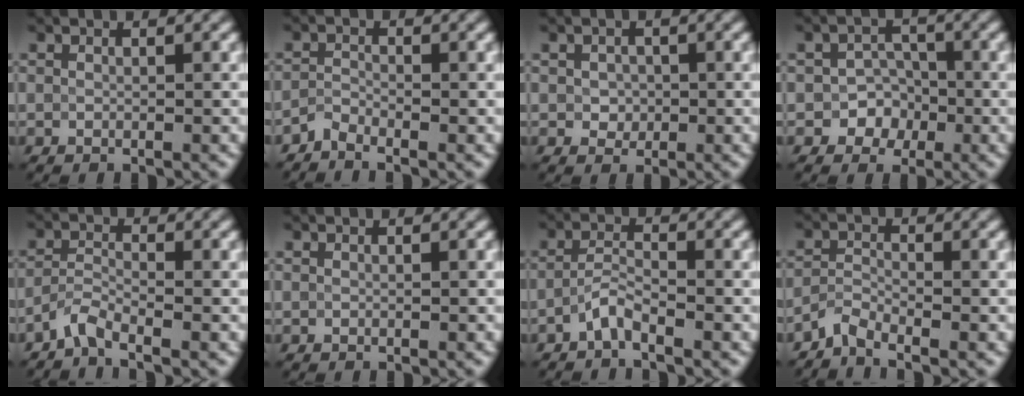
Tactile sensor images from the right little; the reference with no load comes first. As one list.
[{"total": 1.3, "force": [-1.2, 0.3, 0.5], "torque": [-0.011, 0.001, -0.029]}, {"total": 1.5, "force": [0.1, 1.3, 0.7], "torque": [-0.013, -0.002, -0.001]}, {"total": 3.1, "force": [-1.1, 2.6, 1.2], "torque": [0.003, 0.006, -0.027]}, {"total": 2.2, "force": [-1.7, 0.4, 1.2], "torque": [-0.027, 0.002, -0.045]}, {"total": 0.0}, {"total": 1.9, "force": [-1.3, 0.4, 1.3], "torque": [-0.030, 0.006, -0.031]}, {"total": 2.1, "force": [-1.8, 0.4, 0.9], "torque": [-0.020, 0.001, -0.045]}]